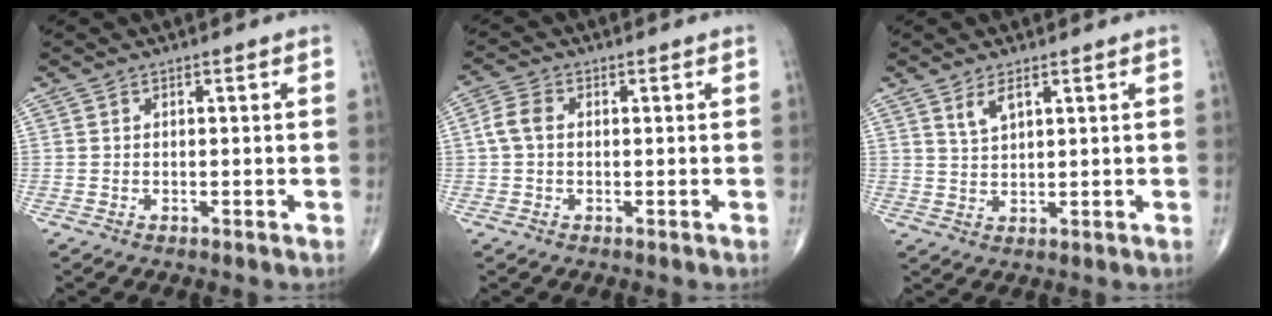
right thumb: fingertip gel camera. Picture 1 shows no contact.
{"total": 3.8, "force": [0.2, 2.6, 2.8], "torque": [-0.062, 0.011, -0.002]}
{"total": 3.3, "force": [2.0, 1.2, 2.4], "torque": [-0.045, -0.008, 0.043]}